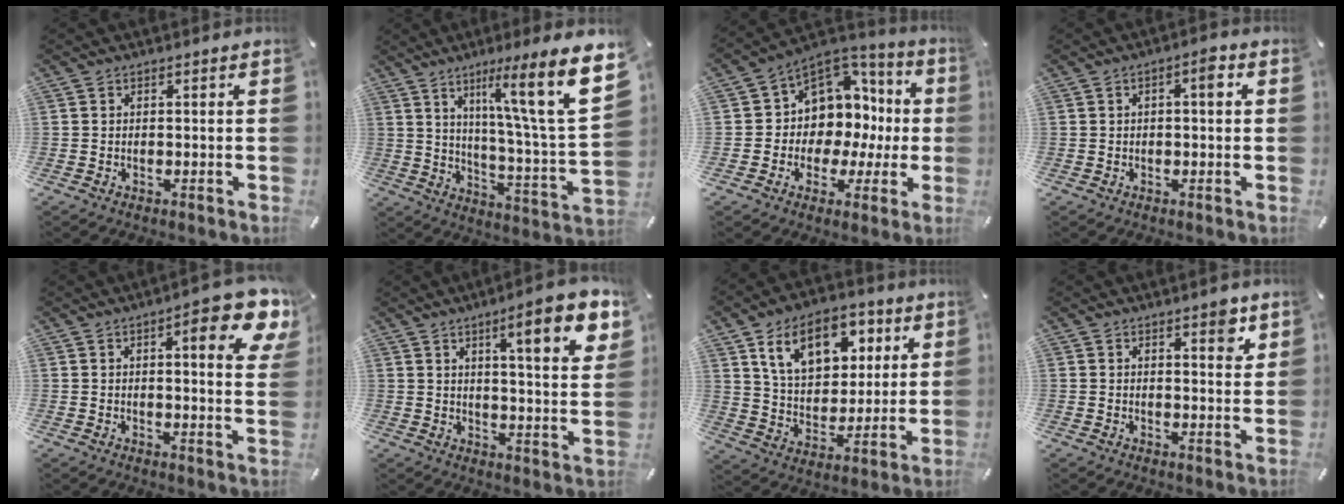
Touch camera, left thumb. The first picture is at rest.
{"total": 20.1, "force": [9.7, 2.5, 17.4], "torque": [-0.268, -0.061, 0.130]}
{"total": 9.9, "force": [1.9, 9.1, 3.4], "torque": [-0.052, -0.041, 0.039]}
{"total": 3.9, "force": [0.6, 1.5, 3.5], "torque": [-0.045, 0.002, 0.002]}
{"total": 12.4, "force": [6.0, 3.4, 10.3], "torque": [-0.127, -0.037, 0.092]}
{"total": 13.5, "force": [7.3, 2.6, 11.0], "torque": [-0.158, -0.035, 0.109]}
{"total": 15.4, "force": [7.7, 10.4, 8.4], "torque": [-0.142, -0.019, 0.141]}
{"total": 4.5, "force": [3.0, 1.8, 2.8], "torque": [-0.022, -0.020, 0.044]}